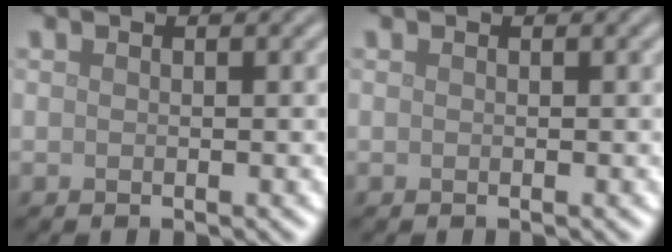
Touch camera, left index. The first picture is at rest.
{"total": 0.0}